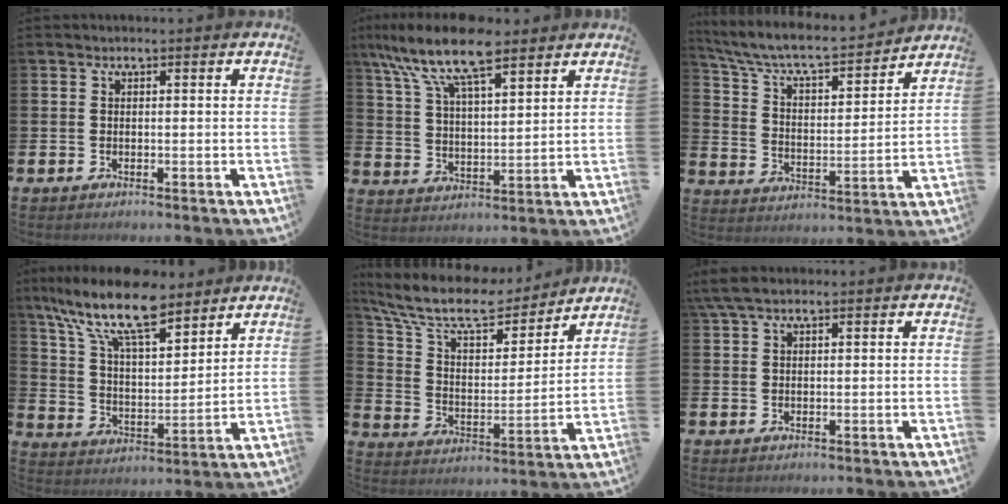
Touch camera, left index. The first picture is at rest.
{"total": 11.5, "force": [9.1, 3.3, 6.2], "torque": [-0.138, -0.026, 0.162]}
{"total": 7.3, "force": [6.5, 1.6, 2.8], "torque": [-0.091, -0.048, 0.109]}
{"total": 12.6, "force": [10.0, 4.1, 6.6], "torque": [-0.146, -0.048, 0.172]}
{"total": 11.6, "force": [10.1, 3.3, 4.7], "torque": [-0.119, -0.069, 0.170]}
{"total": 3.3, "force": [2.3, 1.1, 2.0], "torque": [-0.044, 0.005, 0.042]}